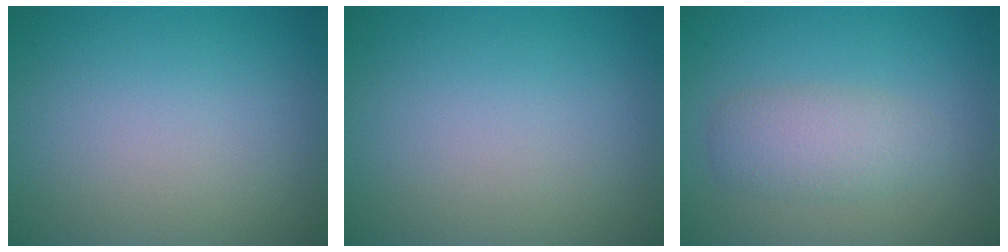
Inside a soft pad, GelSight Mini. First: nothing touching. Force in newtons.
{"total": 0.0}
{"total": 3.0, "press": 3.0, "slide": 0.1}